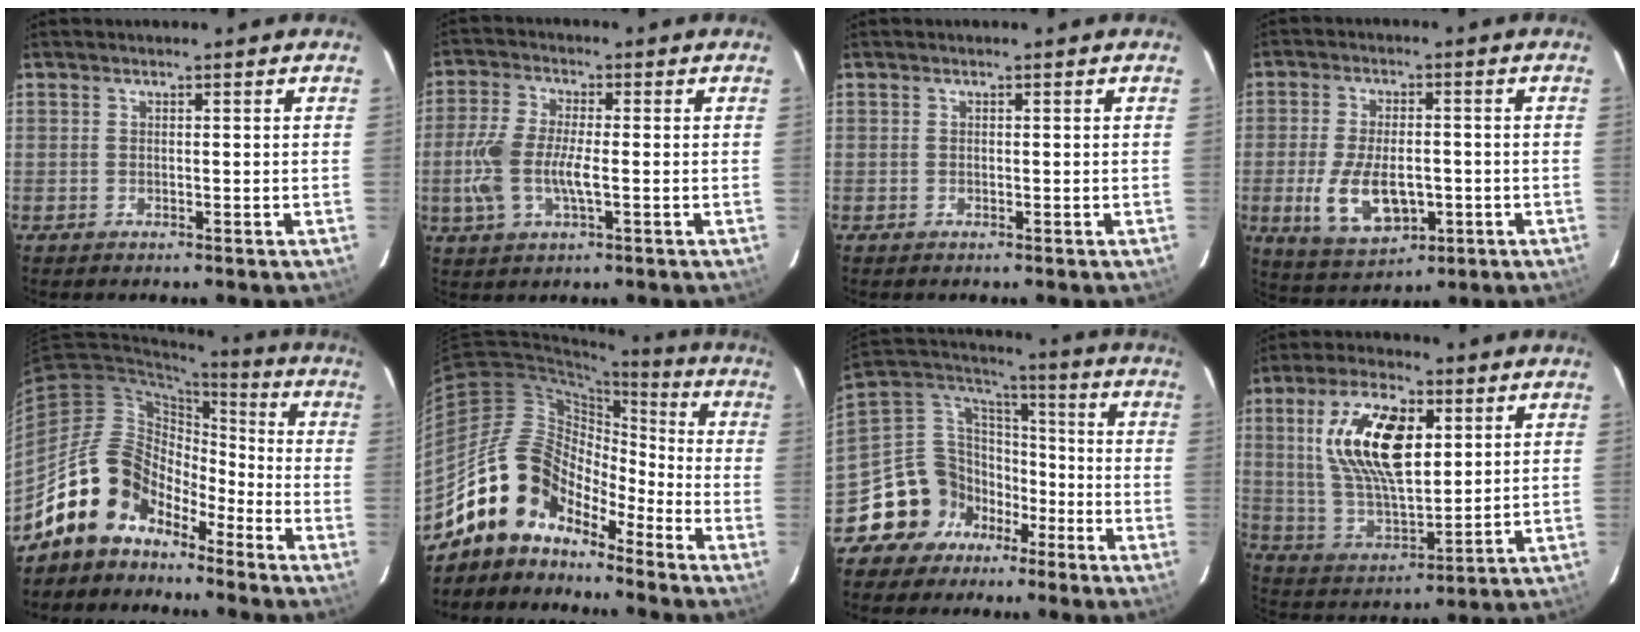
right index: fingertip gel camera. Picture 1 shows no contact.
{"total": 8.9, "force": [-1.8, 3.4, 8.1], "torque": [-0.182, -0.001, -0.036]}
{"total": 0.0}
{"total": 12.0, "force": [-3.0, 6.3, 9.7], "torque": [-0.203, -0.017, -0.039]}
{"total": 12.6, "force": [-10.1, 6.6, 3.5], "torque": [-0.066, 0.035, -0.192]}
{"total": 13.5, "force": [-11.3, 5.9, 4.5], "torque": [-0.080, 0.028, -0.223]}
{"total": 14.1, "force": [-8.6, 10.7, 3.4], "torque": [-0.093, 0.045, -0.153]}
{"total": 17.6, "force": [5.3, 8.1, 14.7], "torque": [-0.285, 0.011, 0.109]}